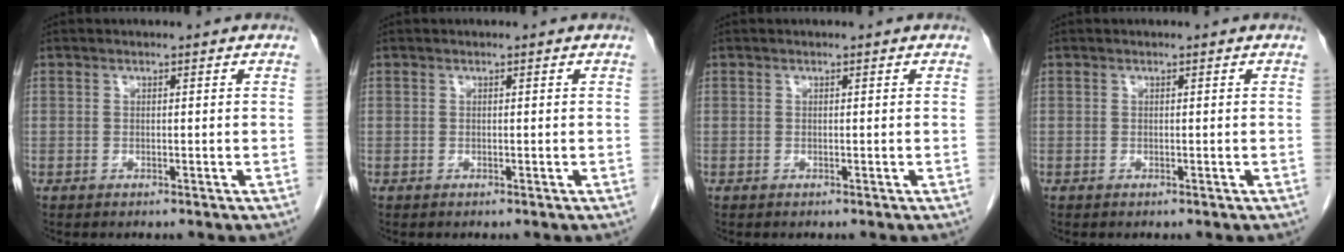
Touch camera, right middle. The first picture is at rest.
{"total": 0.0}
{"total": 0.0}
{"total": 0.0}